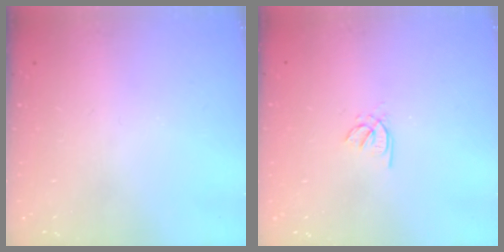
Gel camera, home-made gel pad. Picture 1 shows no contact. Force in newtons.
{"total": 1.8, "press": 1.8, "slide": 0.5}